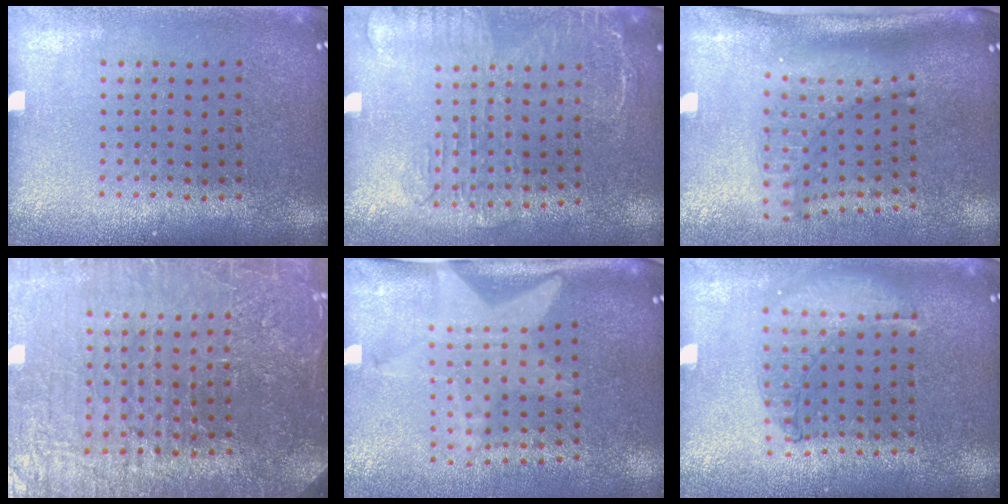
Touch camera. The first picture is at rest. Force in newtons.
{"total": 1.7, "press": 1.3, "slide": 1.0}
{"total": 2.1, "press": 1.5, "slide": 1.5}
{"total": 5.7, "press": 5.1, "slide": 2.5}
{"total": 2.1, "press": 1.5, "slide": 1.4}
{"total": 1.0, "press": 1.0, "slide": 0.3}